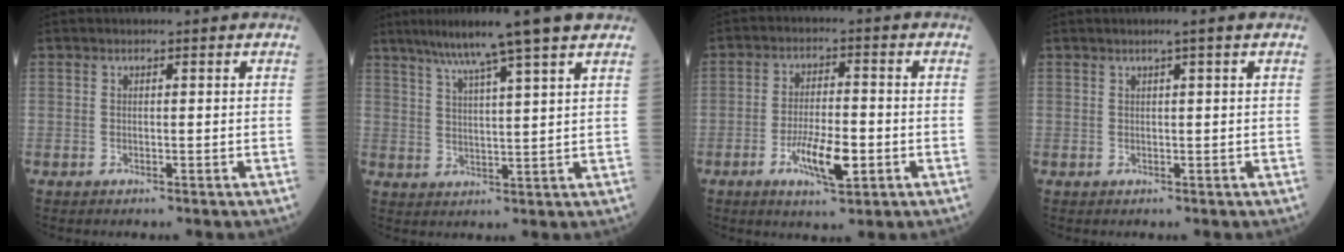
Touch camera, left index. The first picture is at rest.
{"total": 10.7, "force": [8.1, -0.9, 7.0], "torque": [-0.114, 0.019, 0.120]}
{"total": 7.2, "force": [-2.8, 1.9, 6.4], "torque": [-0.118, -0.004, -0.050]}
{"total": 1.2, "force": [0.6, -0.5, 1.0], "torque": [-0.022, -0.006, 0.014]}